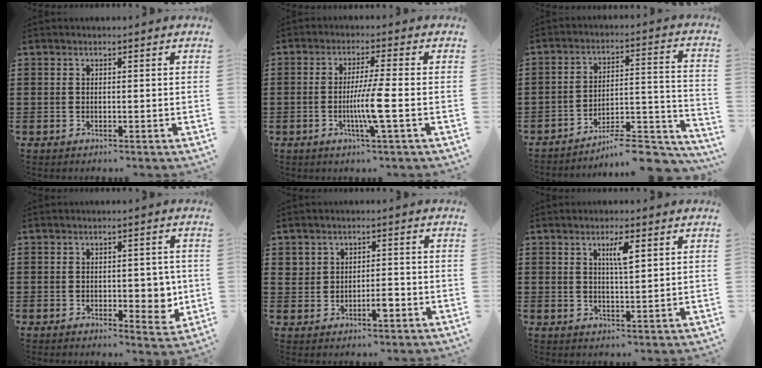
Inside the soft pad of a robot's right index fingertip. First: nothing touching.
{"total": 6.0, "force": [-1.3, -0.5, 5.9], "torque": [-0.115, -0.017, -0.030]}
{"total": 8.8, "force": [-7.9, 1.4, 3.5], "torque": [-0.040, 0.021, -0.148]}
{"total": 4.6, "force": [-0.2, 2.4, 3.9], "torque": [-0.046, -0.002, -0.008]}
{"total": 2.9, "force": [-0.5, 1.9, 2.1], "torque": [-0.045, 0.007, -0.011]}
{"total": 3.5, "force": [1.6, 0.7, 3.1], "torque": [-0.057, 0.002, 0.023]}